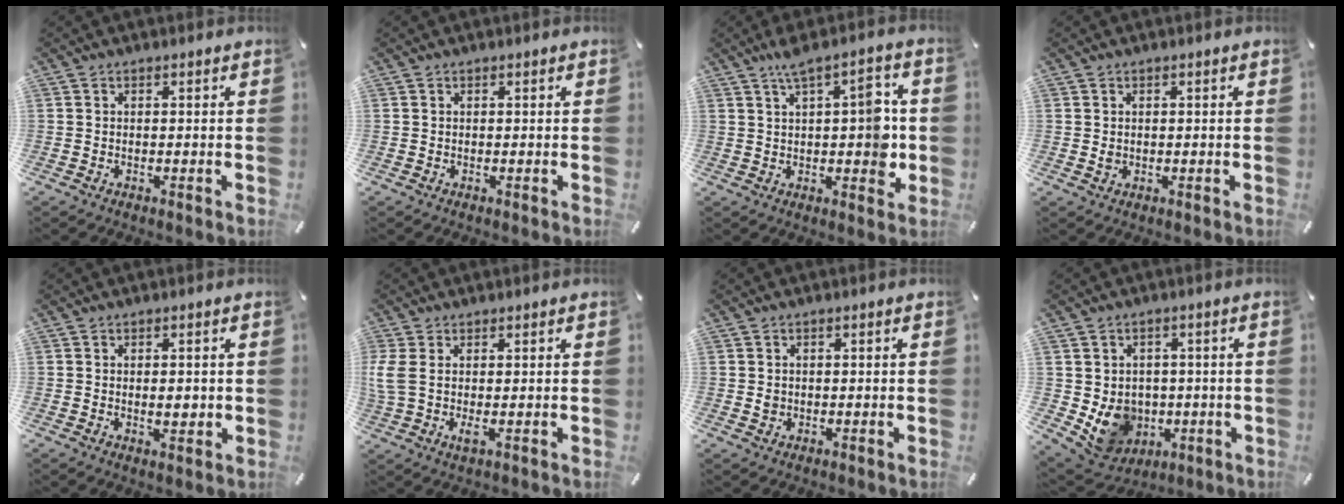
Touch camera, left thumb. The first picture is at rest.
{"total": 0.0}
{"total": 11.1, "force": [1.5, 4.9, 9.9], "torque": [-0.126, -0.003, 0.023]}
{"total": 1.1, "force": [0.0, 1.0, 0.5], "torque": [-0.011, 0.004, 0.000]}
{"total": 2.7, "force": [0.2, 1.6, 2.2], "torque": [-0.028, -0.002, -0.001]}
{"total": 4.5, "force": [0.3, 1.4, 4.2], "torque": [-0.098, -0.013, 0.006]}
{"total": 1.2, "force": [0.1, 1.1, 0.4], "torque": [-0.009, 0.004, 0.000]}
{"total": 9.3, "force": [-1.0, 8.6, 3.3], "torque": [-0.064, -0.010, -0.011]}